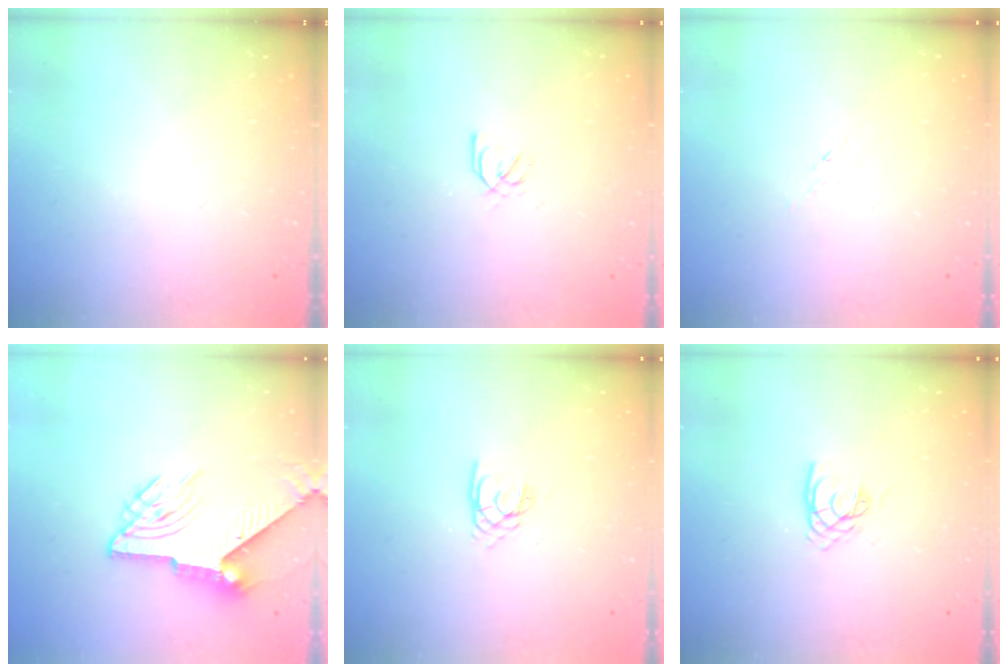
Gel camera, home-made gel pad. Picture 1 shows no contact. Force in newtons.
{"total": 1.8, "press": 1.8, "slide": 0.4}
{"total": 2.8, "press": 2.7, "slide": 0.6}
{"total": 9.2, "press": 9.2, "slide": 0.7}
{"total": 1.9, "press": 1.8, "slide": 0.3}
{"total": 4.2, "press": 4.2, "slide": 0.0}